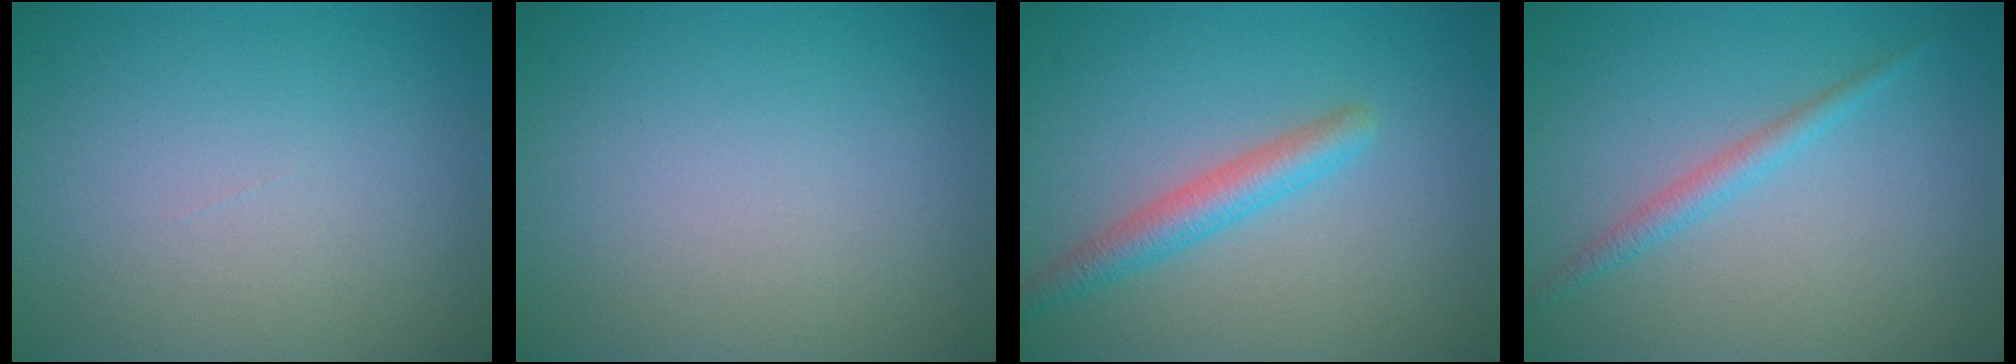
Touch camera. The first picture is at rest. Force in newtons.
{"total": 0.0}
{"total": 3.0, "press": 3.0, "slide": 0.0}
{"total": 1.7, "press": 1.7, "slide": 0.1}